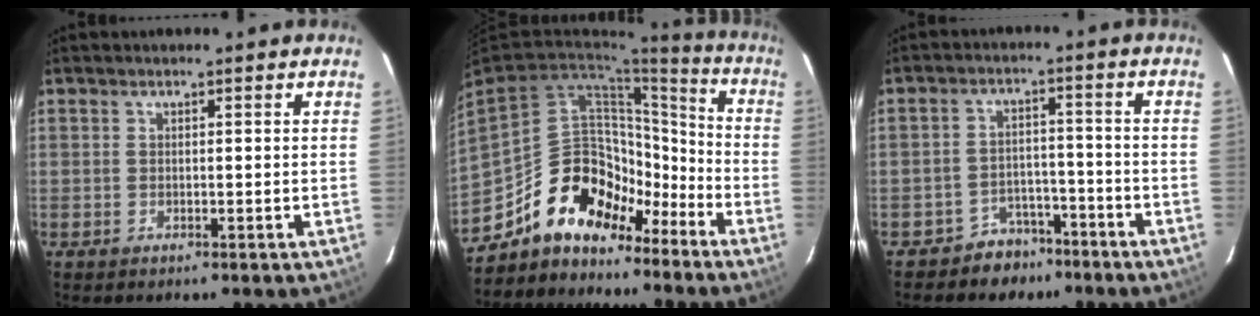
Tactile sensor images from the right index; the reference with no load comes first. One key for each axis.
{"total": 18.6, "fx": -13.1, "fy": 11.0, "fz": 7.5, "tx": -0.140, "ty": 0.048, "tz": -0.207}
{"total": 6.5, "fx": -5.0, "fy": 4.1, "fz": 0.7, "tx": -0.021, "ty": 0.028, "tz": -0.073}